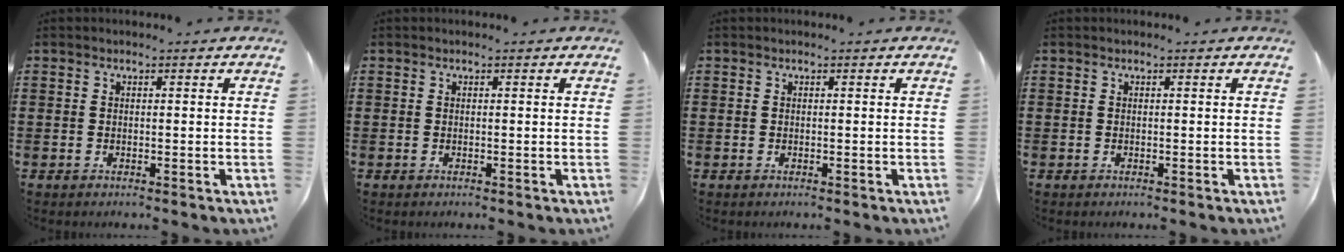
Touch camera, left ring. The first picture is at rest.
{"total": 0.0}
{"total": 0.0}
{"total": 0.0}